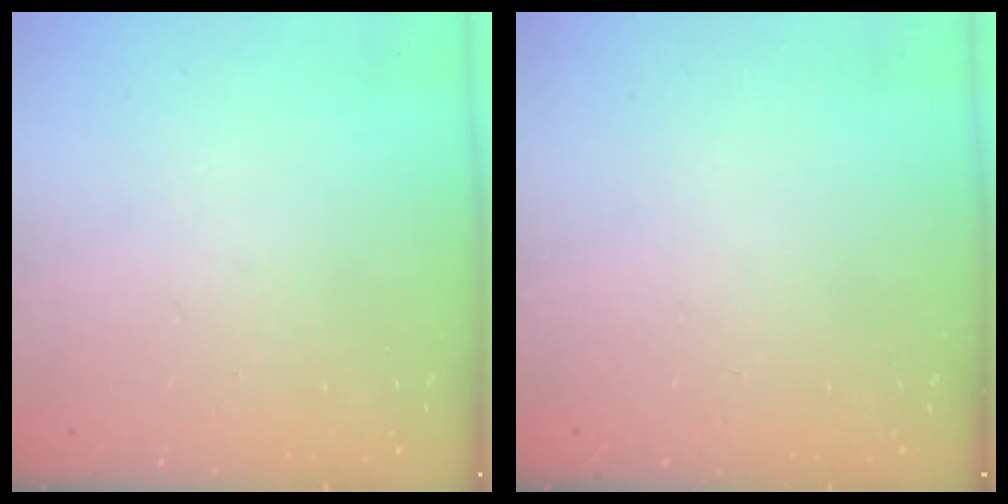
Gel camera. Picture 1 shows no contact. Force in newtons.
{"total": 0.0}